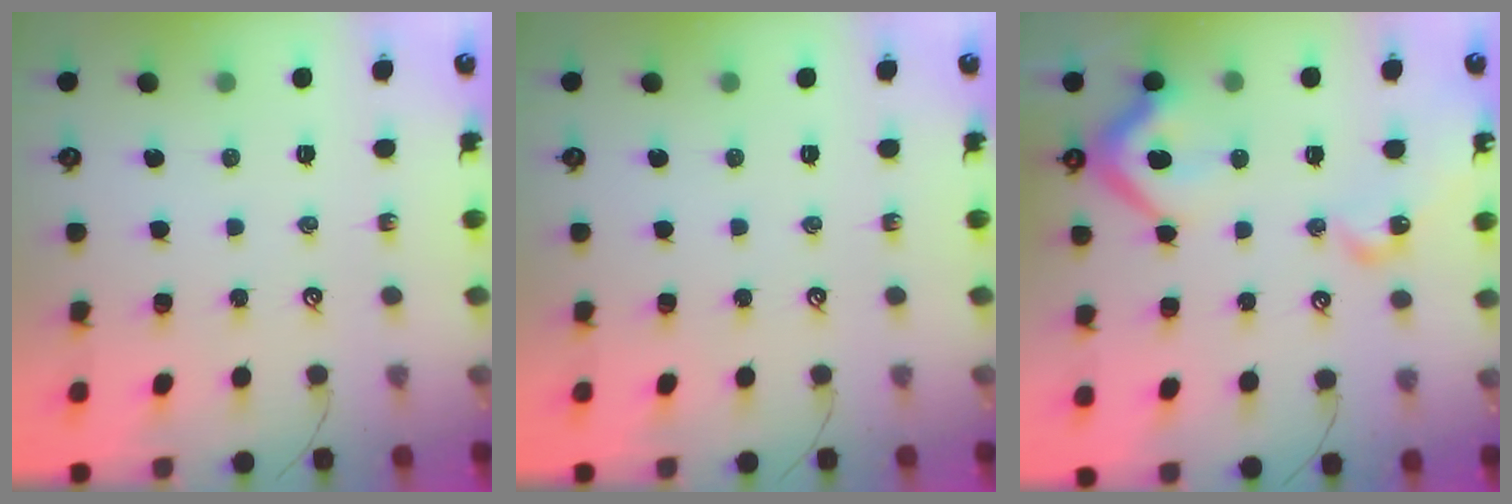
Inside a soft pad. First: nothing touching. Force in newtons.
{"total": 0.0}
{"total": 16.0, "press": 15.9, "slide": 1.6}